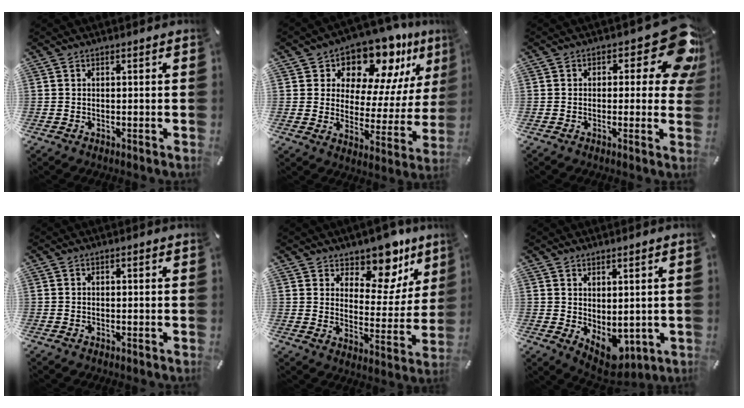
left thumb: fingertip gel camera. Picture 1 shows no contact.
{"total": 13.7, "force": [10.9, 6.9, 4.7], "torque": [-0.072, -0.107, 0.188]}
{"total": 13.1, "force": [5.1, 6.2, 10.4], "torque": [-0.123, -0.040, 0.090]}
{"total": 0.0}
{"total": 12.2, "force": [9.9, 6.0, 4.0], "torque": [-0.047, -0.094, 0.173]}
{"total": 5.2, "force": [-0.4, 4.0, 3.3], "torque": [-0.036, -0.005, -0.002]}